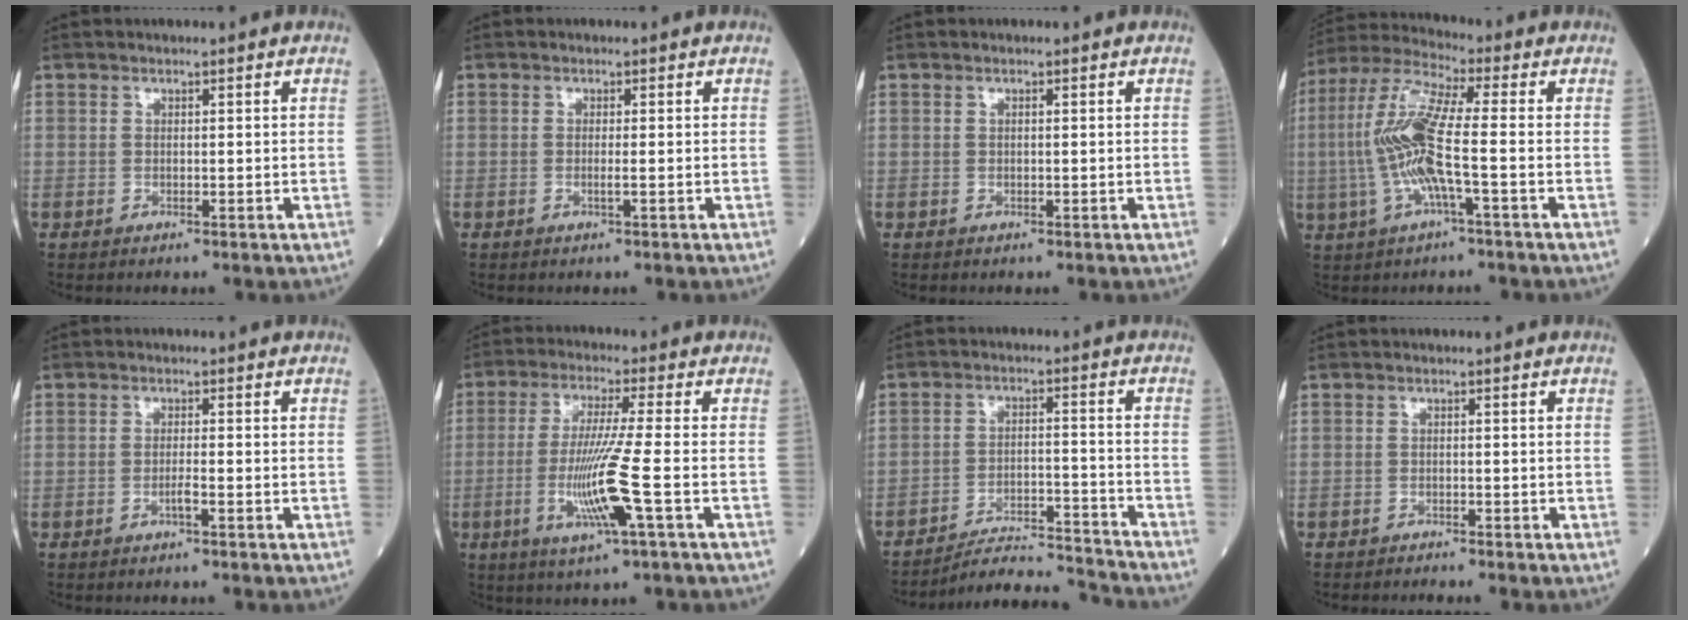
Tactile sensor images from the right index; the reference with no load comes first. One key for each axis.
{"total": 1.1, "fx": -0.3, "fy": -0.2, "fz": 1.0, "tx": -0.021, "ty": -0.002, "tz": -0.007}
{"total": 0.0}
{"total": 12.0, "fx": -1.5, "fy": 1.1, "fz": 11.8, "tx": -0.259, "ty": 0.010, "tz": -0.037}
{"total": 1.6, "fx": -0.8, "fy": -0.1, "fz": 1.4, "tx": -0.028, "ty": -0.001, "tz": -0.016}
{"total": 10.4, "fx": -3.0, "fy": -1.0, "fz": 10.0, "tx": -0.203, "ty": -0.017, "tz": -0.058}
{"total": 10.2, "fx": -10.2, "fy": -1.1, "fz": 0.4, "tx": -0.006, "ty": 0.012, "tz": -0.172}
{"total": 1.1, "fx": -1.1, "fy": -0.1, "fz": -0.1, "tx": -0.002, "ty": -0.003, "tz": -0.018}